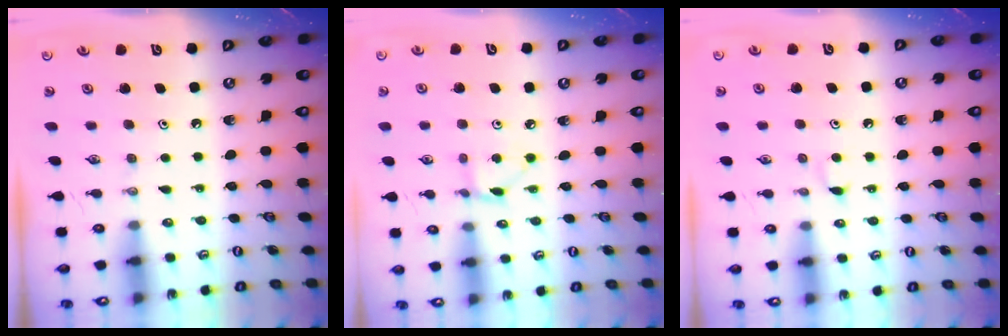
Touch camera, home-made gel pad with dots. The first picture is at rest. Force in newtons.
{"total": 2.6, "press": 2.6, "slide": 0.3}
{"total": 2.8, "press": 2.8, "slide": 0.5}